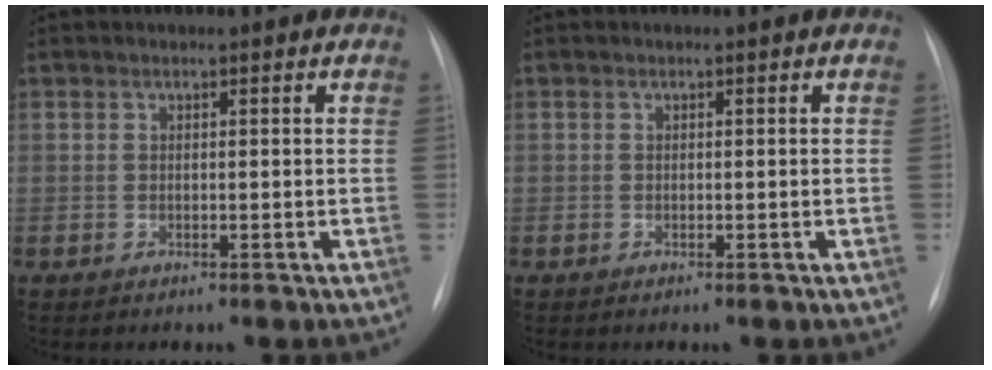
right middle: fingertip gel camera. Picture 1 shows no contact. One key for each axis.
{"total": 0.0}